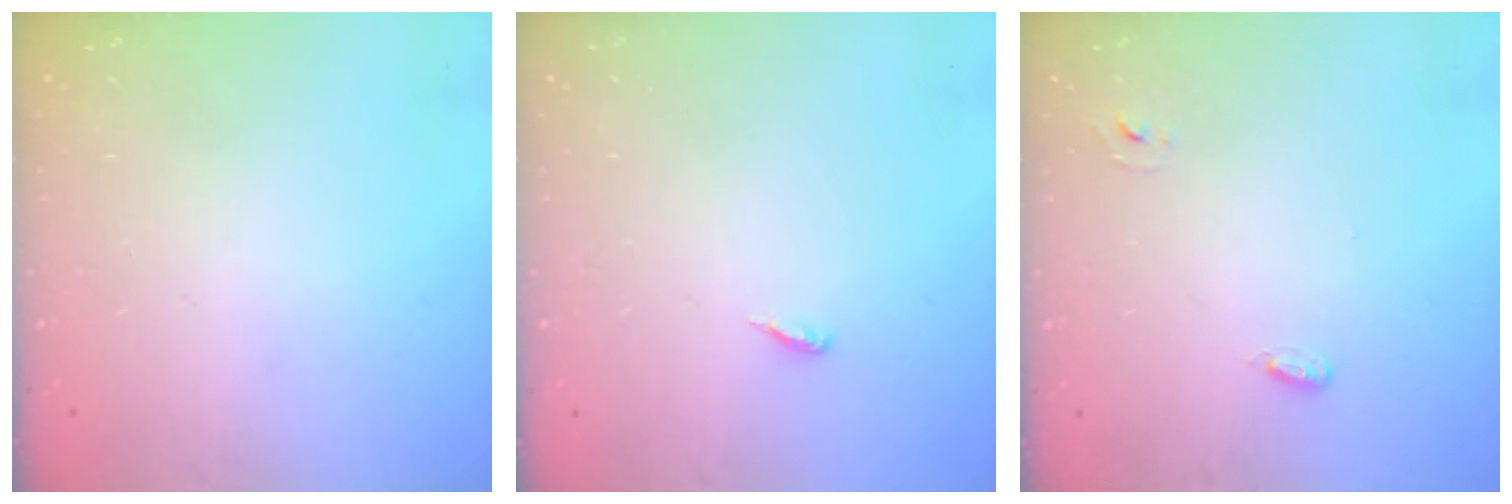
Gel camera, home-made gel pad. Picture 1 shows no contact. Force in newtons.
{"total": 3.2, "press": 3.2, "slide": 0.2}
{"total": 2.6, "press": 2.5, "slide": 0.6}